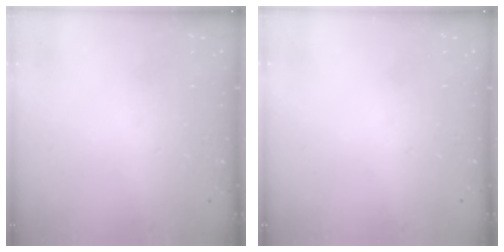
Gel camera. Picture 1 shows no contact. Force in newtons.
{"total": 0.0}